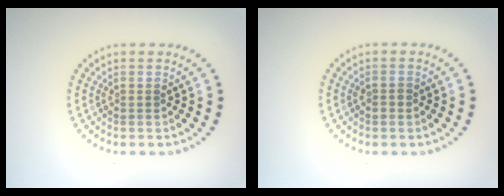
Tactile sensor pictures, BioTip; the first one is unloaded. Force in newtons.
{"total": 0.9, "press": 0.9, "slide": 0.1}